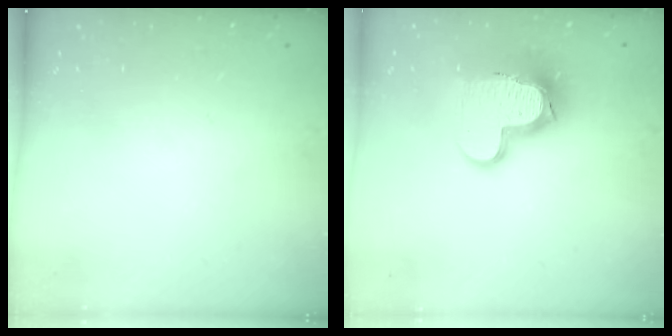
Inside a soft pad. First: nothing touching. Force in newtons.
{"total": 14.0, "press": 14.0, "slide": 1.0}